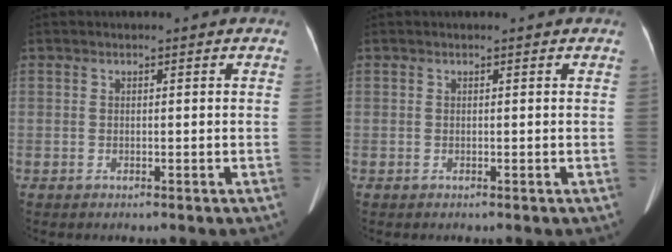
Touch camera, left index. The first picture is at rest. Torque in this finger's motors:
{"motor_torque": [0.01, 0.01, 0.02, 0.00]}